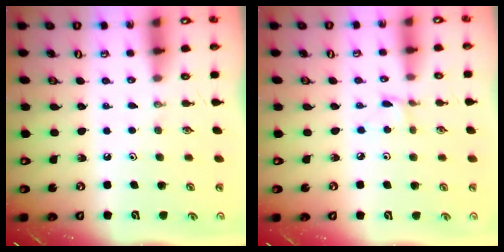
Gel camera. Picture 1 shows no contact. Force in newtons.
{"total": 1.7, "press": 1.7, "slide": 0.1}